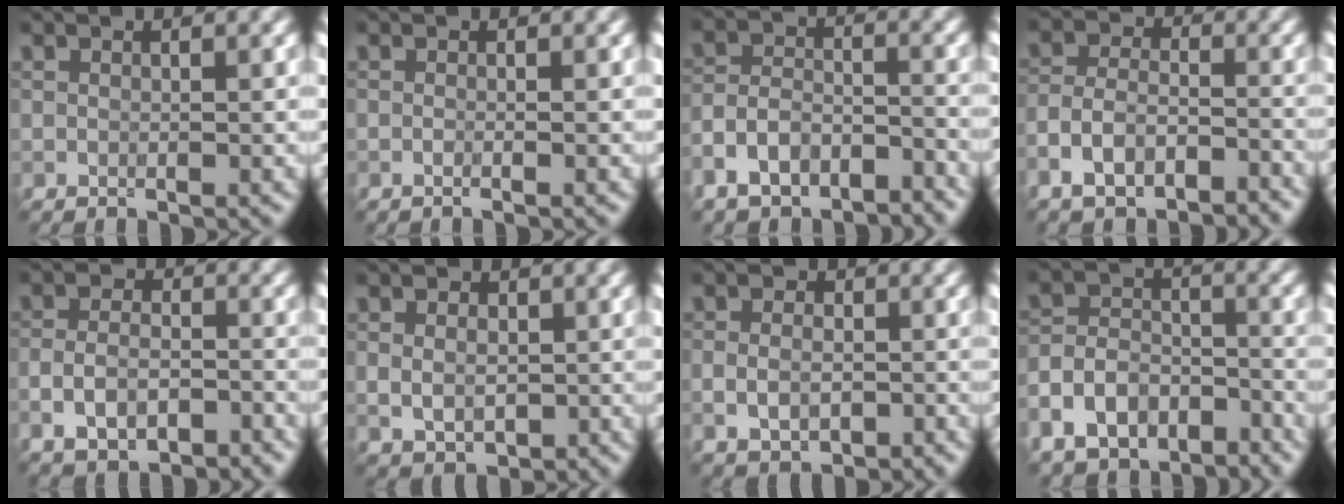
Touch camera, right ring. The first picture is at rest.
{"total": 0.9, "force": [-0.2, 0.5, 0.7], "torque": [0.004, -0.007, -0.016]}
{"total": 6.3, "force": [-5.0, 2.9, 2.3], "torque": [-0.048, -0.003, -0.103]}
{"total": 6.2, "force": [-4.8, 2.9, 2.7], "torque": [-0.041, 0.003, -0.095]}
{"total": 5.1, "force": [-3.4, 2.6, 2.8], "torque": [-0.048, 0.002, -0.069]}
{"total": 4.4, "force": [-0.2, 3.6, 2.5], "torque": [-0.028, 0.000, -0.010]}
{"total": 3.7, "force": [-1.4, 2.6, 2.2], "torque": [-0.030, 0.001, -0.028]}
{"total": 8.1, "force": [-6.0, 4.7, 2.6], "torque": [-0.057, 0.002, -0.118]}